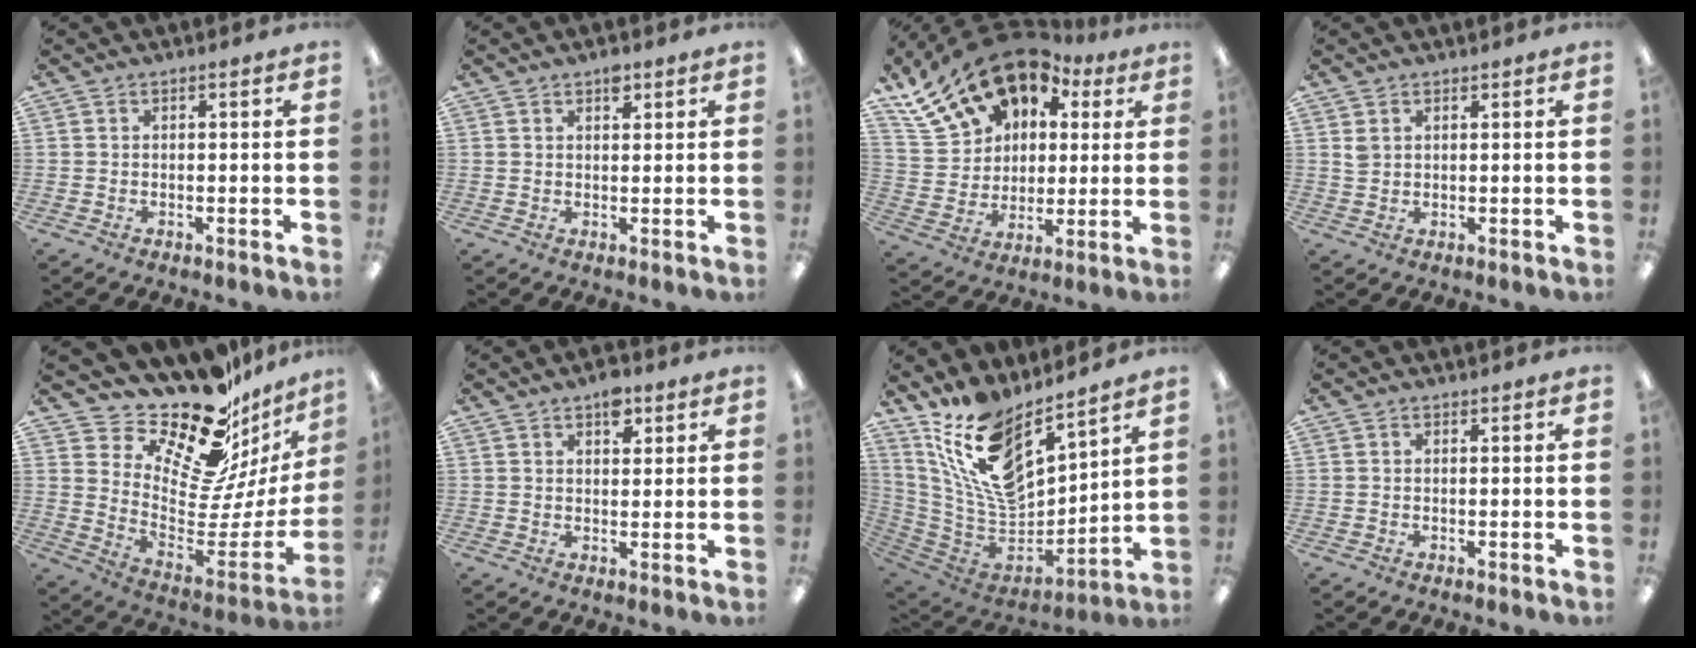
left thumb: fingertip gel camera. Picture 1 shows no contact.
{"total": 2.6, "force": [1.8, 1.3, 1.4], "torque": [-0.013, -0.005, 0.029]}
{"total": 19.8, "force": [13.4, 12.2, 7.8], "torque": [-0.160, -0.074, 0.253]}
{"total": 2.0, "force": [1.2, 1.3, 0.8], "torque": [-0.019, 0.002, 0.023]}
{"total": 20.6, "force": [17.3, 7.3, 8.4], "torque": [-0.110, -0.168, 0.292]}
{"total": 5.1, "force": [3.1, 2.8, 3.0], "torque": [-0.023, -0.014, 0.047]}
{"total": 17.4, "force": [11.3, 7.8, 10.7], "torque": [-0.216, -0.078, 0.202]}
{"total": 0.0}